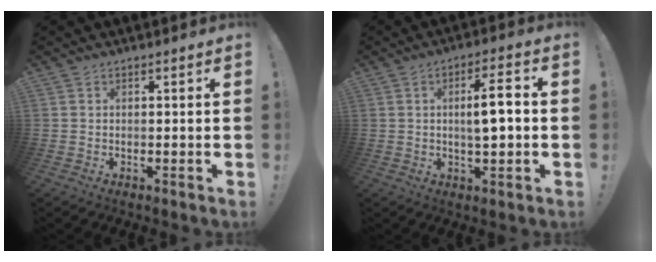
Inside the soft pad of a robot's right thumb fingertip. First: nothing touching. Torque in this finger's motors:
{"motor_torque": [0.20, 0.09, 0.23, 0.44, 0.15]}